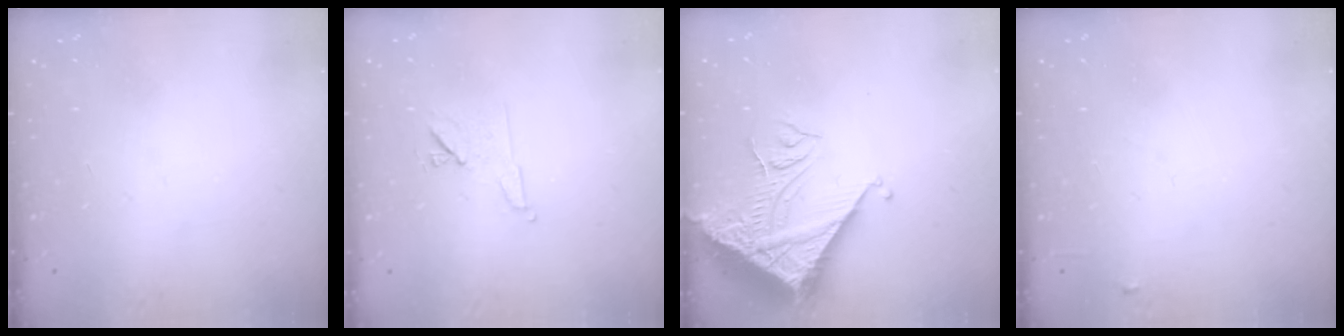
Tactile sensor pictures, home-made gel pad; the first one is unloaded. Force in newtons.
{"total": 7.5, "press": 7.4, "slide": 1.3}
{"total": 11.1, "press": 11.1, "slide": 1.0}
{"total": 4.8, "press": 4.8, "slide": 0.7}